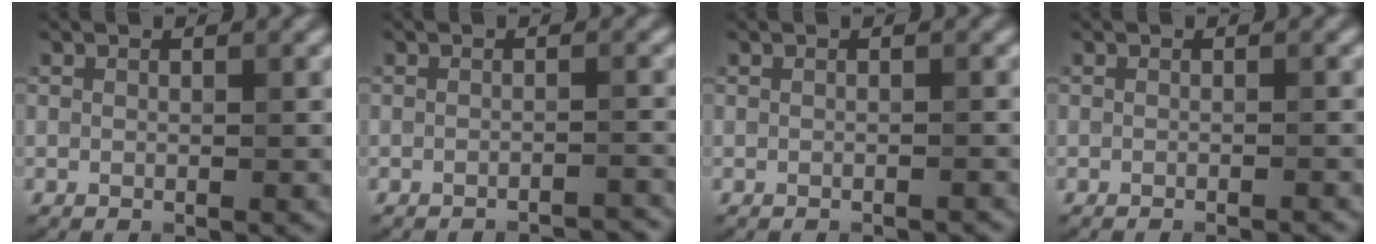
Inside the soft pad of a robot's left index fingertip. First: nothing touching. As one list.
[{"total": 2.9, "force": [-2.7, 0.3, 1.0], "torque": [-0.005, 0.011, -0.037]}, {"total": 1.0, "force": [-0.8, 0.2, 0.6], "torque": [0.000, 0.000, -0.020]}, {"total": 1.2, "force": [-0.9, 0.3, 0.8], "torque": [-0.001, -0.007, -0.020]}]